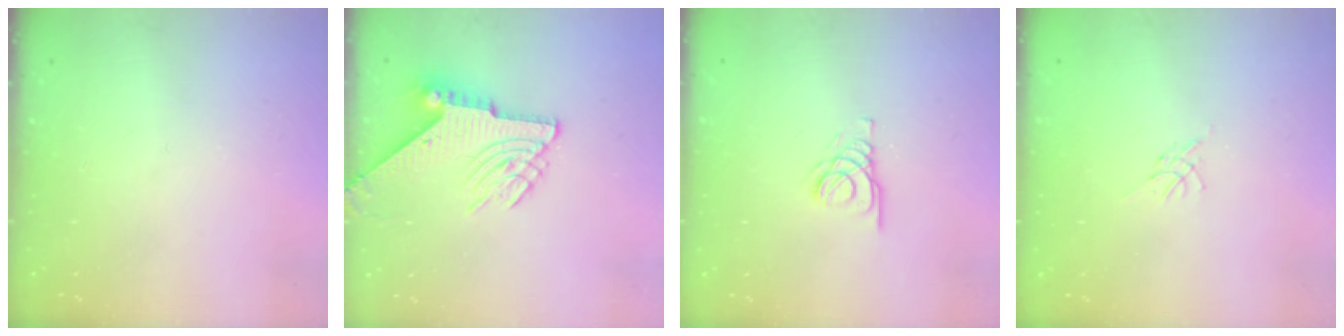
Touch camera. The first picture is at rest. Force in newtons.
{"total": 7.4, "press": 7.3, "slide": 0.9}
{"total": 2.1, "press": 2.1, "slide": 0.2}
{"total": 0.0}